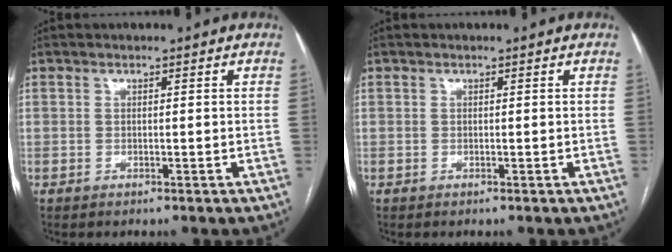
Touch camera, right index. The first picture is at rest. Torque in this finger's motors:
{"motor_torque": [0.00, 0.00, 0.00, 0.00]}